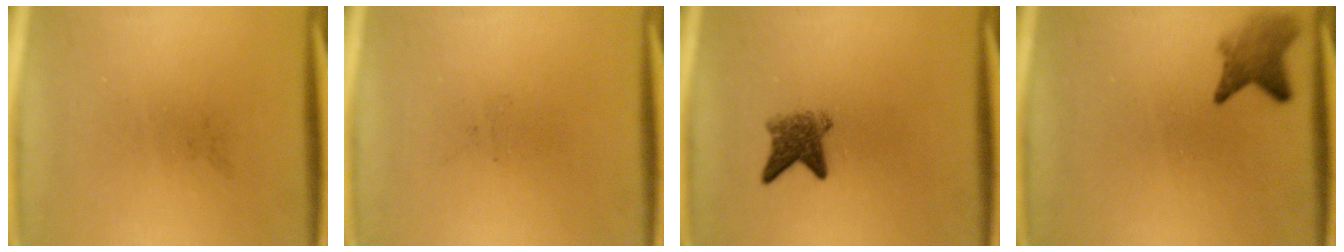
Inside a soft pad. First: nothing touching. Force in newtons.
{"total": 0.0}
{"total": 3.8}
{"total": 3.4}